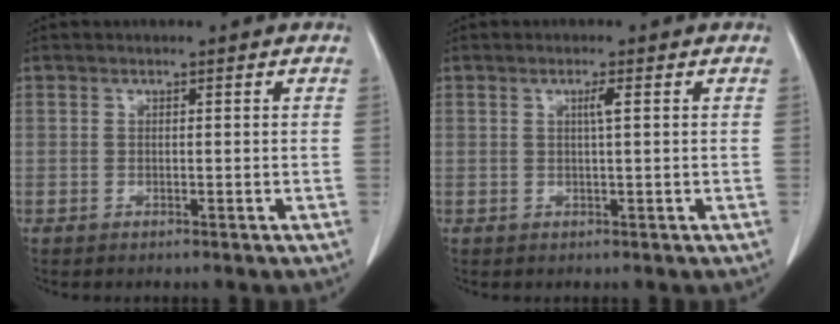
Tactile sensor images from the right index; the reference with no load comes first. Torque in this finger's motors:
{"motor_torque": [0.20, -0.07, 0.05, 0.03]}